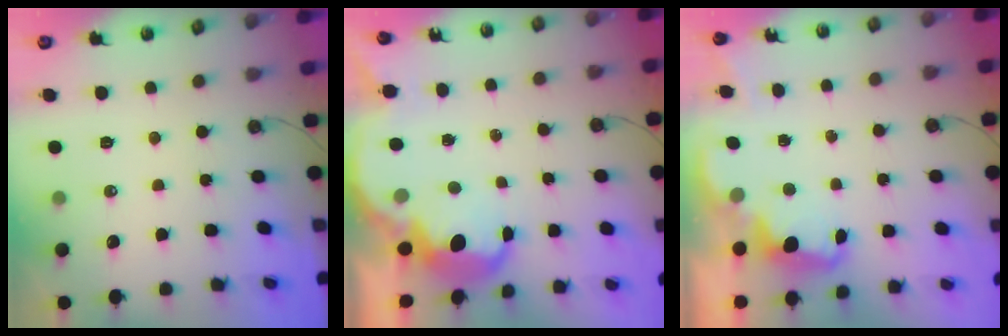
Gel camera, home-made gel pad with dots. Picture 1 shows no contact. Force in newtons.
{"total": 5.6, "press": 5.6, "slide": 0.6}
{"total": 2.3, "press": 2.2, "slide": 0.7}